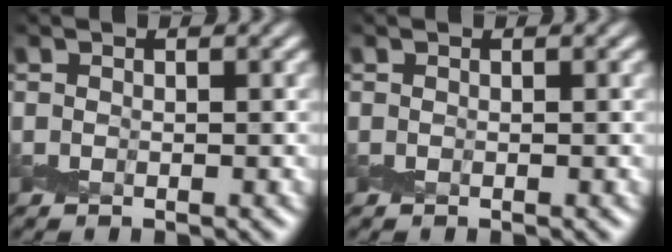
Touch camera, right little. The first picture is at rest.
{"total": 0.0}